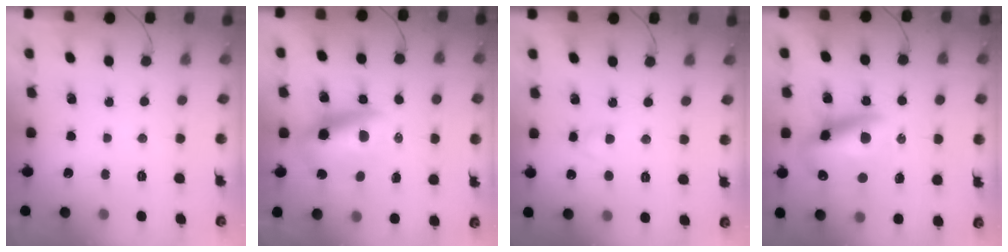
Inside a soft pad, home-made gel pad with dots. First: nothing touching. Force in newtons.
{"total": 10.8, "press": 10.5, "slide": 2.6}
{"total": 2.6, "press": 2.4, "slide": 1.1}
{"total": 15.5, "press": 15.1, "slide": 3.5}